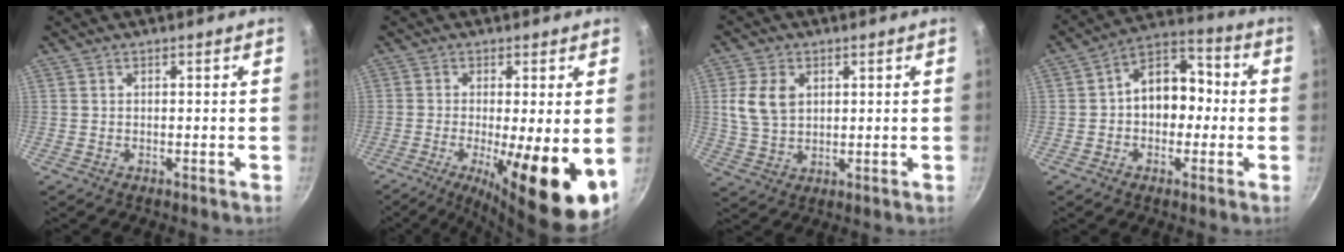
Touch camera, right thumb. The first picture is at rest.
{"total": 17.0, "force": [-4.6, 4.4, 15.7], "torque": [-0.200, -0.025, -0.051]}
{"total": 7.8, "force": [2.0, 5.4, 5.2], "torque": [-0.092, -0.004, 0.044]}
{"total": 11.9, "force": [-0.2, 8.2, 8.6], "torque": [-0.095, 0.040, -0.017]}